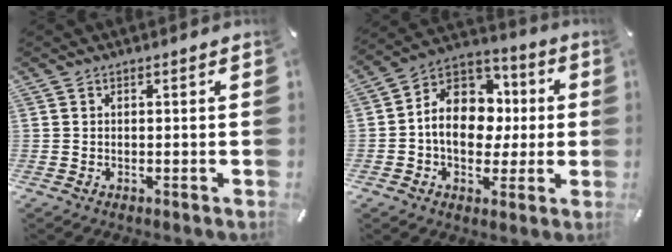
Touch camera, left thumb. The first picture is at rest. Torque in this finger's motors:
{"motor_torque": [1.31, 2.13, 0.28, -0.05, 0.16]}